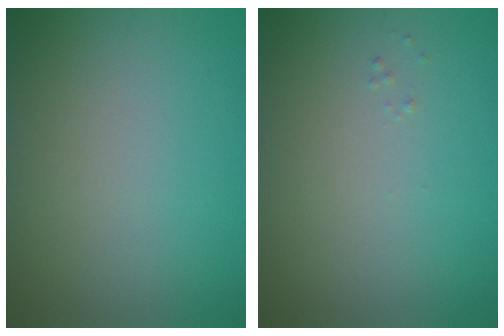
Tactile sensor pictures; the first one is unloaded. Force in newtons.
{"total": 0.0}